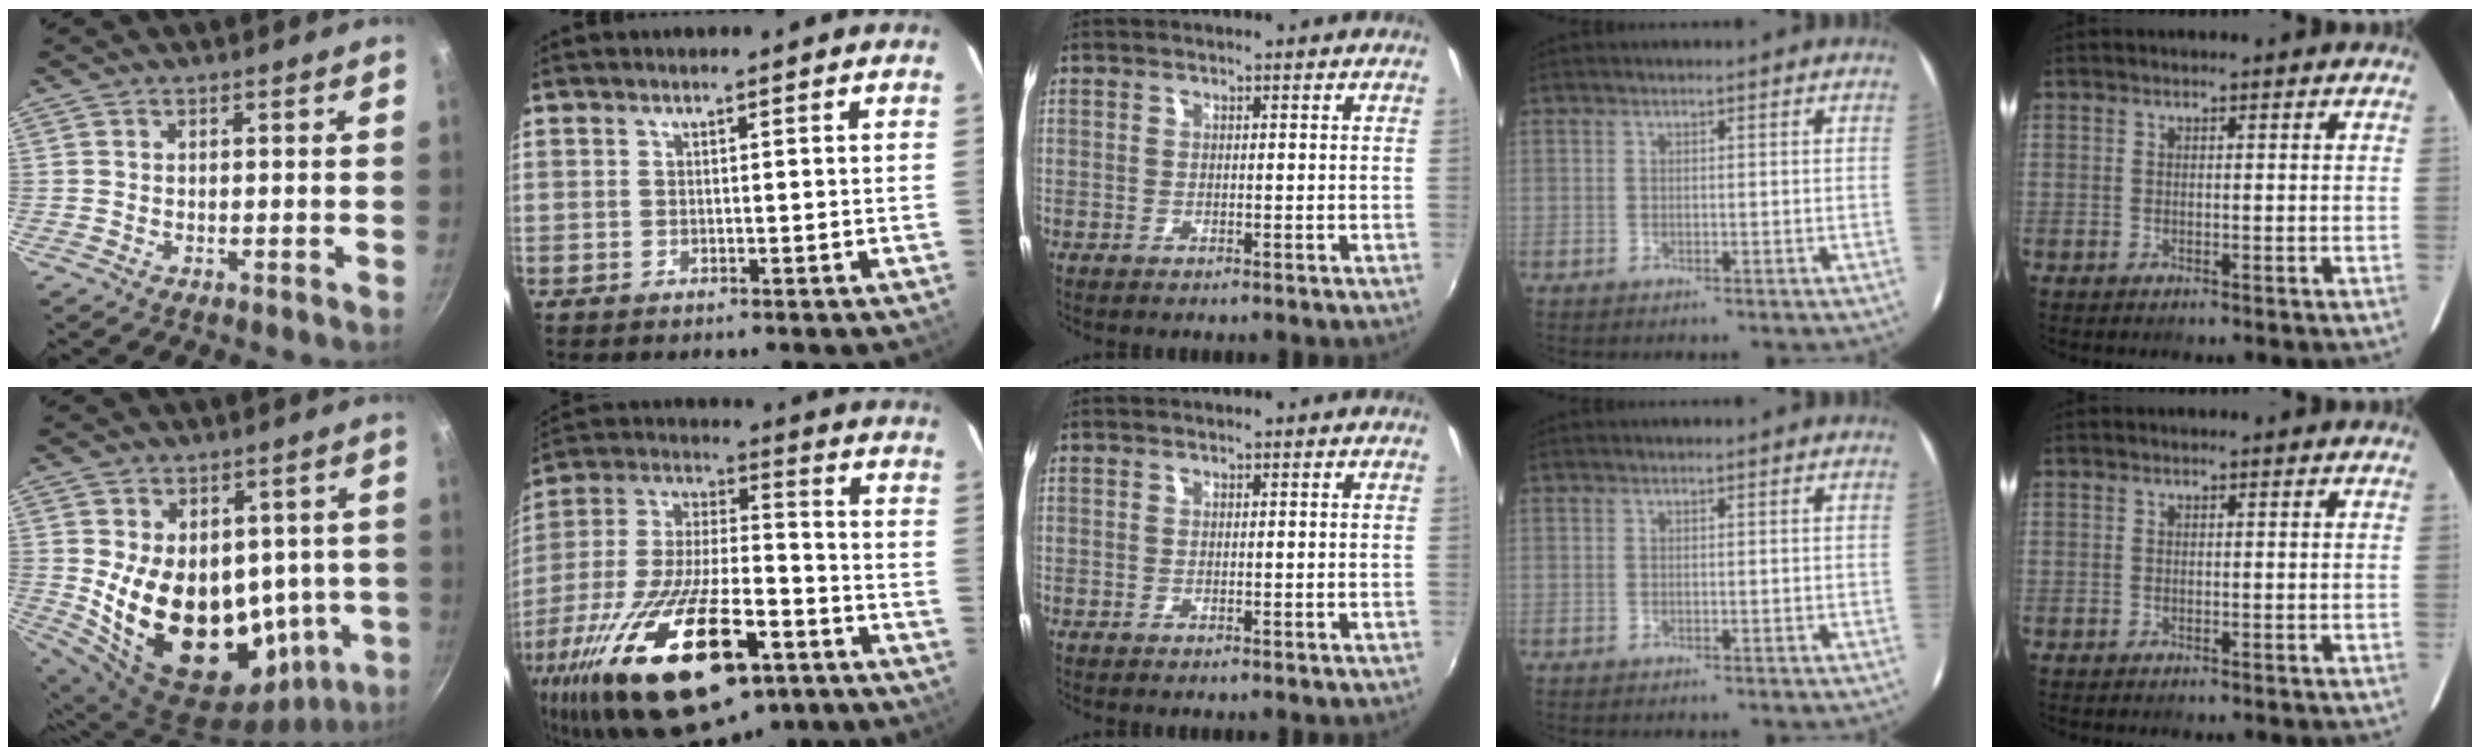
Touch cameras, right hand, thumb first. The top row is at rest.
{"thumb": {"total": 23.3, "force": [-0.1, 15.6, 17.3], "torque": [-0.255, -0.023, 0.028]}, "index": {"total": 31.9, "force": [-18.1, 12.9, 22.9], "torque": [-0.463, -0.043, -0.289]}}